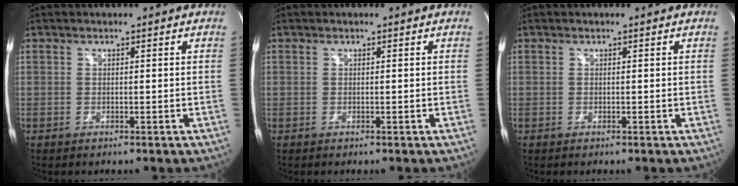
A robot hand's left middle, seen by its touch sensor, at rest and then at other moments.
{"total": 0.0}
{"total": 0.0}